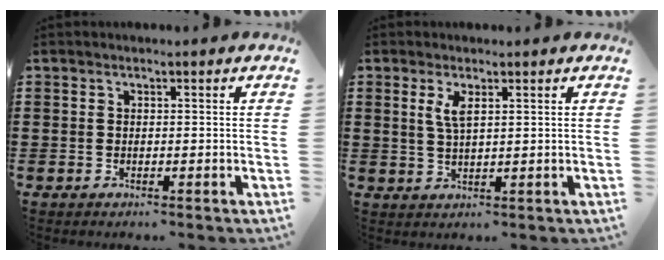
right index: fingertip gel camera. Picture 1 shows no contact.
{"total": 3.0, "force": [1.3, 0.9, 2.5], "torque": [-0.054, 0.004, 0.022]}